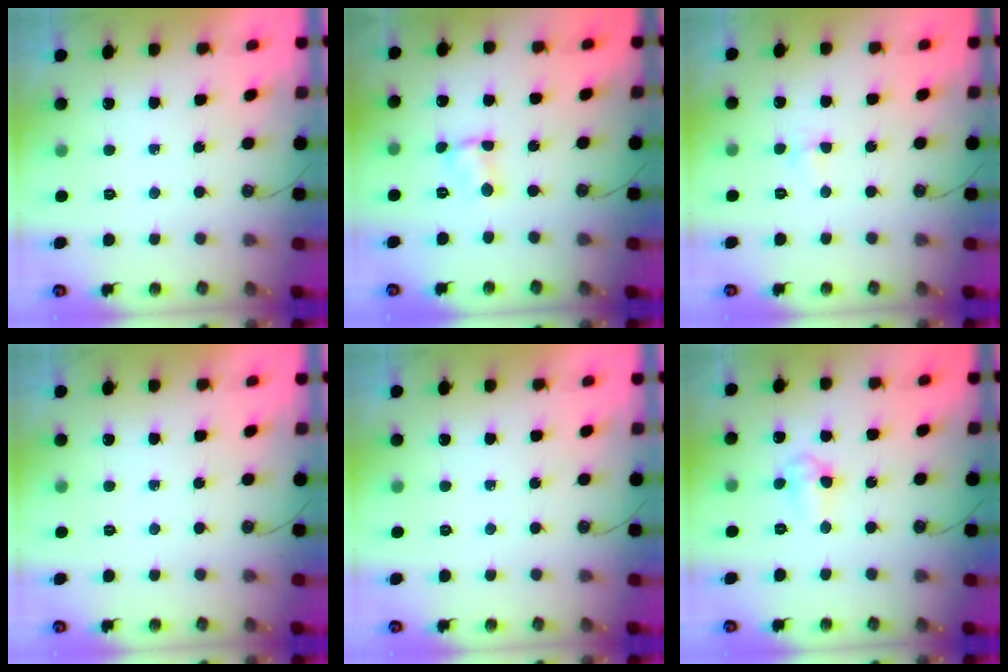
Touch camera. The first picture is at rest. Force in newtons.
{"total": 2.6, "press": 2.6, "slide": 0.3}
{"total": 4.7, "press": 3.1, "slide": 3.5}
{"total": 0.0}
{"total": 0.0}
{"total": 5.3, "press": 5.1, "slide": 1.5}